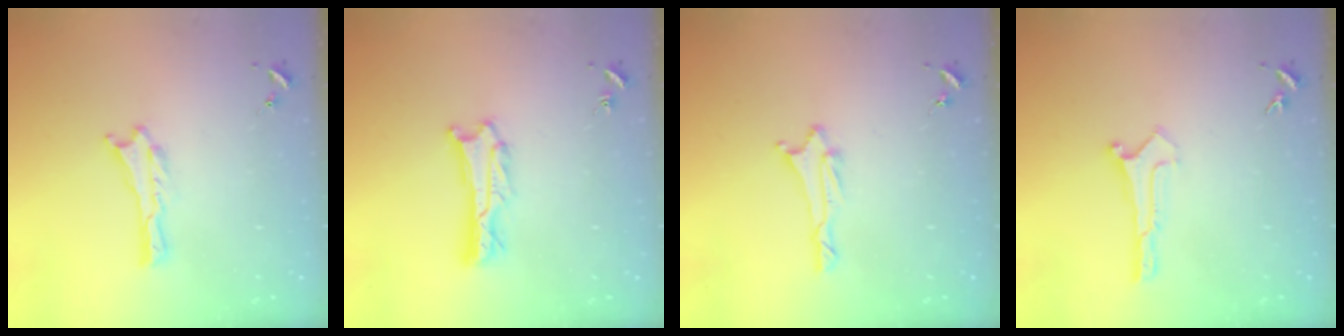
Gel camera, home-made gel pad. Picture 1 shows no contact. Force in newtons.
{"total": 1.8, "press": 1.8, "slide": 0.2}
{"total": 1.7, "press": 1.6, "slide": 0.5}
{"total": 0.0}